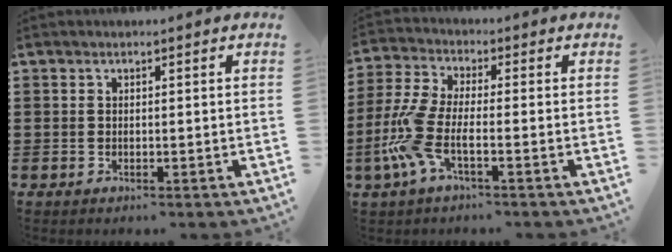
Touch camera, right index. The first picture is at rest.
{"total": 7.2, "force": [-2.8, 2.6, 6.1], "torque": [-0.163, -0.012, -0.063]}